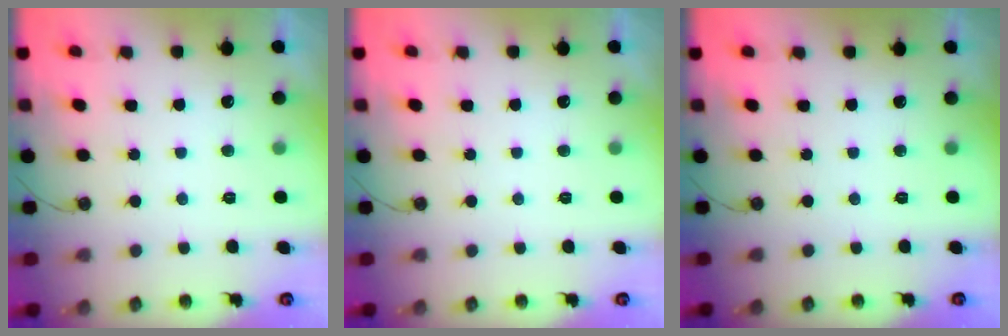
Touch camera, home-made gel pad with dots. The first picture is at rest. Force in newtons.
{"total": 0.0}
{"total": 0.0}